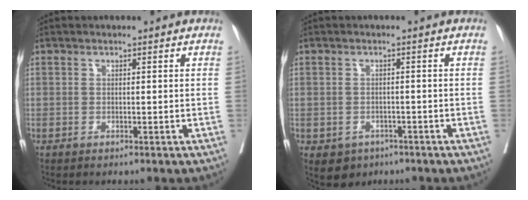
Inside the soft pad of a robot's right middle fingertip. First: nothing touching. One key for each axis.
{"total": 3.7, "fx": -2.0, "fy": 2.9, "fz": 0.9, "tx": -0.012, "ty": 0.004, "tz": -0.022}